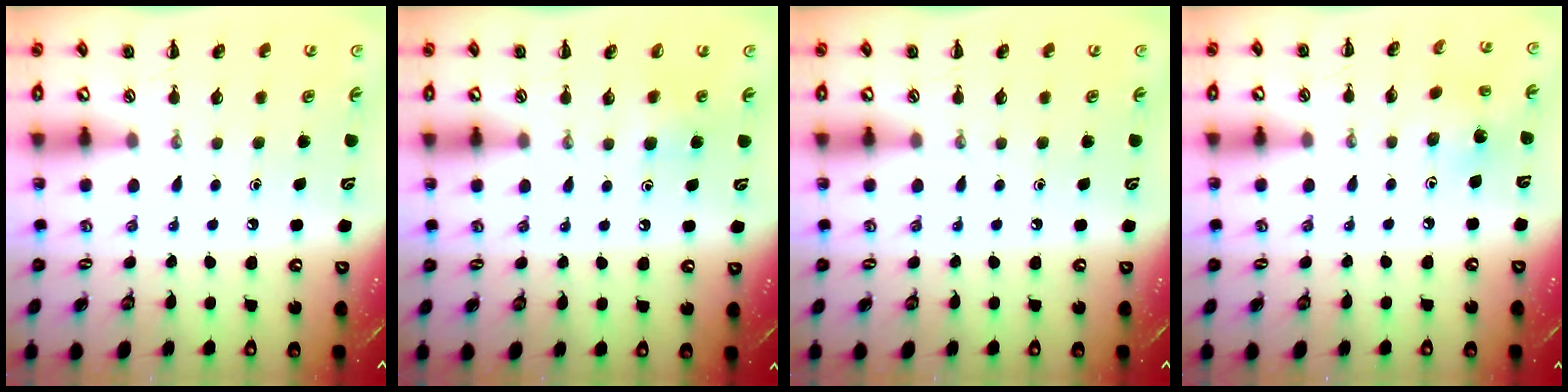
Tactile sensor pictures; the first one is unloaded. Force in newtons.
{"total": 5.4, "press": 5.1, "slide": 1.6}
{"total": 0.0}
{"total": 2.5, "press": 2.4, "slide": 0.7}